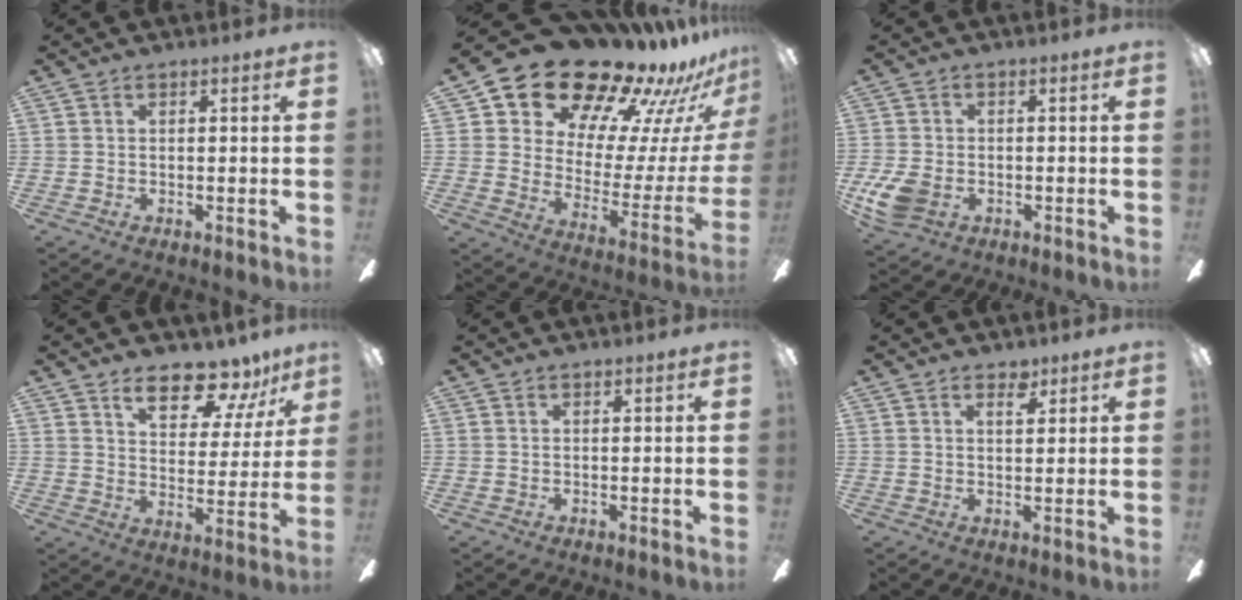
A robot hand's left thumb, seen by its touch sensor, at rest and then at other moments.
{"total": 20.9, "force": [18.9, 6.9, 5.9], "torque": [-0.112, -0.149, 0.336]}
{"total": 7.5, "force": [-2.4, 5.1, 4.8], "torque": [-0.112, 0.006, -0.042]}
{"total": 11.9, "force": [9.5, 4.8, 5.4], "torque": [-0.075, -0.064, 0.170]}
{"total": 0.0}
{"total": 3.1, "force": [2.2, 1.4, 1.6], "torque": [-0.013, -0.008, 0.035]}